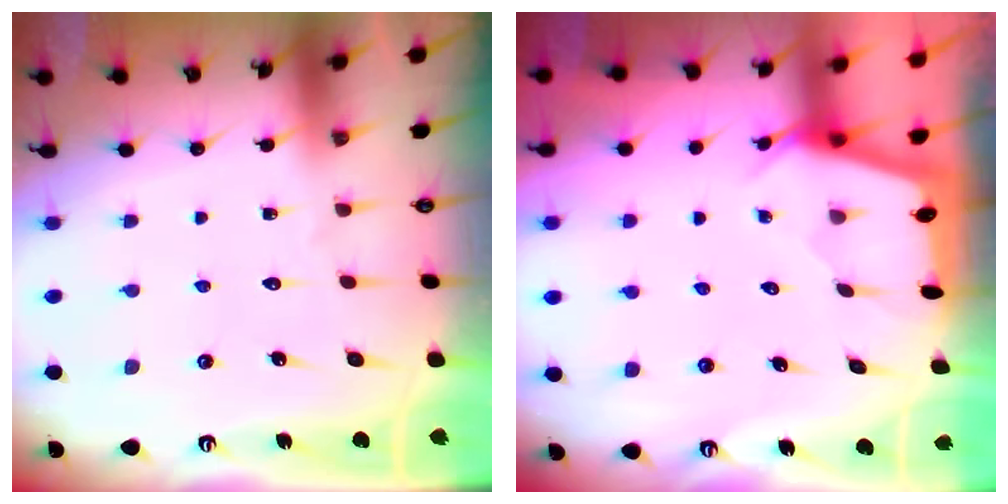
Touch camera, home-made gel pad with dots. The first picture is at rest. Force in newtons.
{"total": 2.2, "press": 2.2, "slide": 0.3}